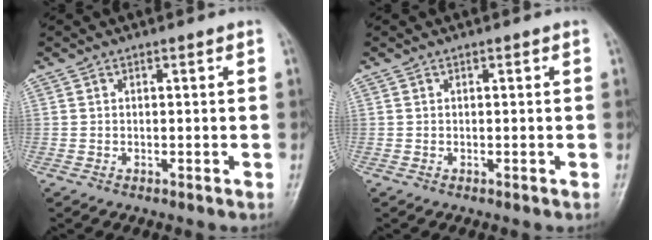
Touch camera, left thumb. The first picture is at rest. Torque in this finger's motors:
{"motor_torque": [-0.03, 0.03, 0.00, 0.00, 0.00]}